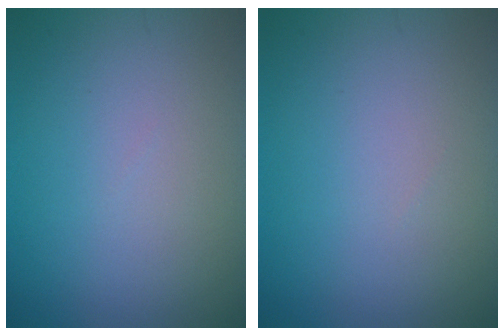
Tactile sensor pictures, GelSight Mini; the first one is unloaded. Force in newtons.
{"total": 0.0}